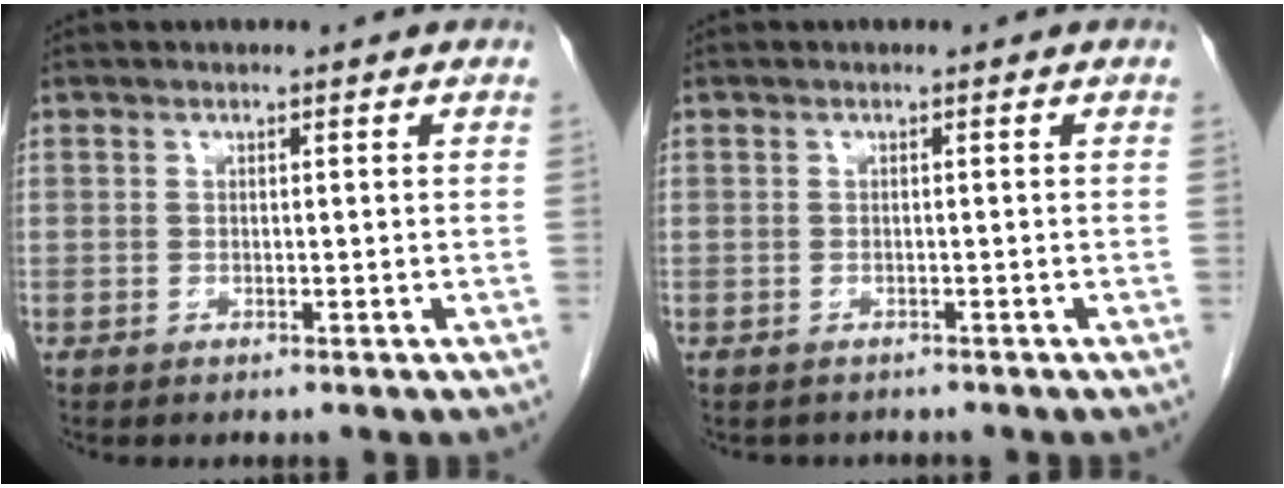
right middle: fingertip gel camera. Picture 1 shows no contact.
{"total": 1.5, "force": [-1.4, 0.7, 0.1], "torque": [-0.012, -0.003, -0.017]}